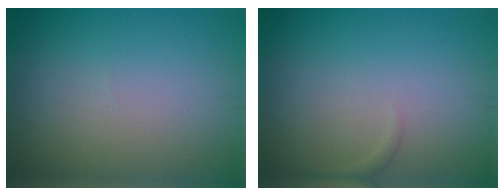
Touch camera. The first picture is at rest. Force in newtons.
{"total": 0.6, "press": 0.6, "slide": 0.1}